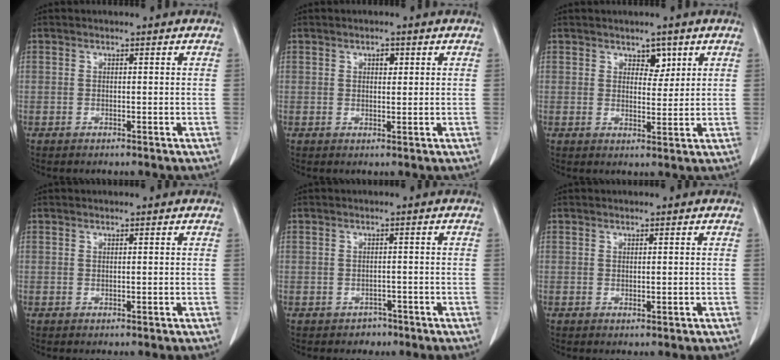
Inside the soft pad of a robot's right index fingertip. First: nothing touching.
{"total": 1.4, "force": [0.6, 0.9, 0.9], "torque": [-0.012, -0.002, 0.007]}
{"total": 3.0, "force": [1.7, 1.8, 1.7], "torque": [-0.018, -0.002, 0.028]}
{"total": 0.0}
{"total": 2.0, "force": [-1.3, 1.5, 0.1], "torque": [-0.005, 0.010, -0.016]}
{"total": 0.7, "force": [-0.1, 0.1, 0.7], "torque": [-0.014, -0.005, 0.003]}